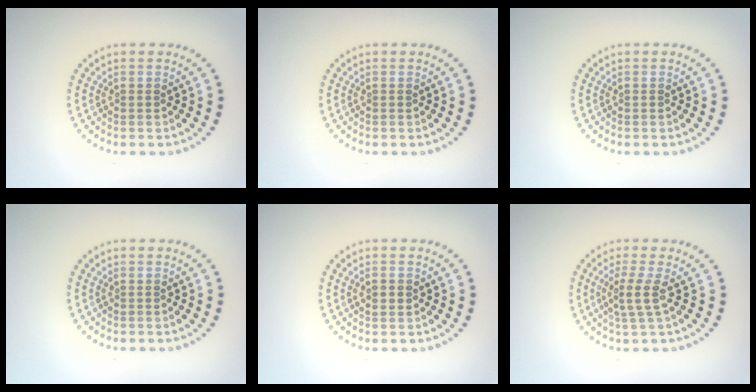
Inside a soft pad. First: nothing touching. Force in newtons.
{"total": 0.0}
{"total": 0.0}
{"total": 0.0}
{"total": 1.1, "press": 1.1, "slide": 0.1}
{"total": 2.3, "press": 1.7, "slide": 1.5}